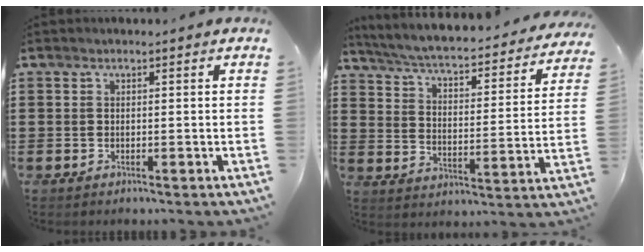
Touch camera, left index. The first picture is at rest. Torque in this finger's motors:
{"motor_torque": [1.40, -0.74, 1.05, 0.21]}